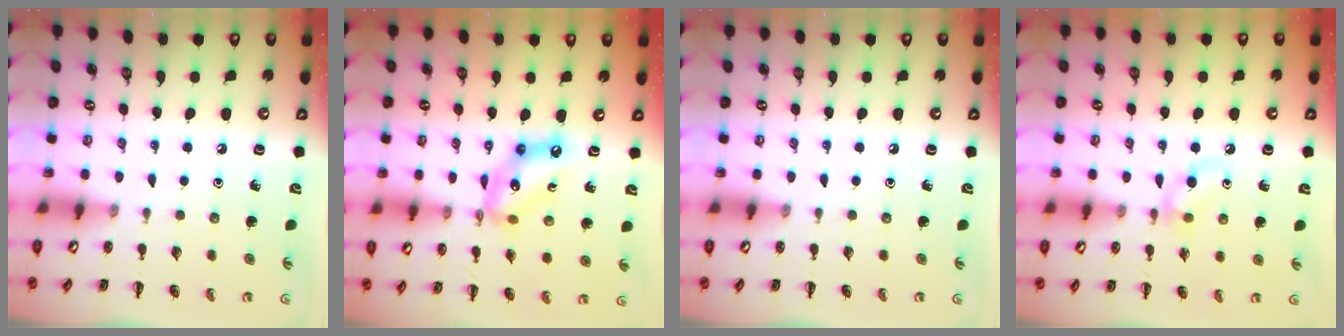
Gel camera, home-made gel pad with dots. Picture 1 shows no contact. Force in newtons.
{"total": 12.1, "press": 11.7, "slide": 3.1}
{"total": 0.0}
{"total": 5.3, "press": 5.0, "slide": 1.8}